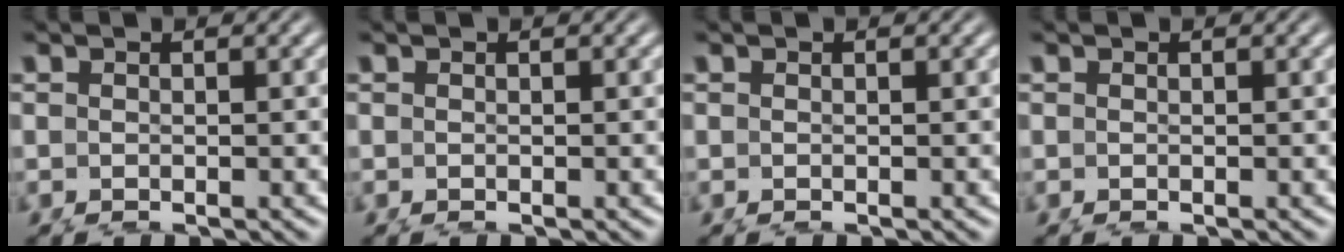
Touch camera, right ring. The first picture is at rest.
{"total": 0.0}
{"total": 0.0}
{"total": 0.0}